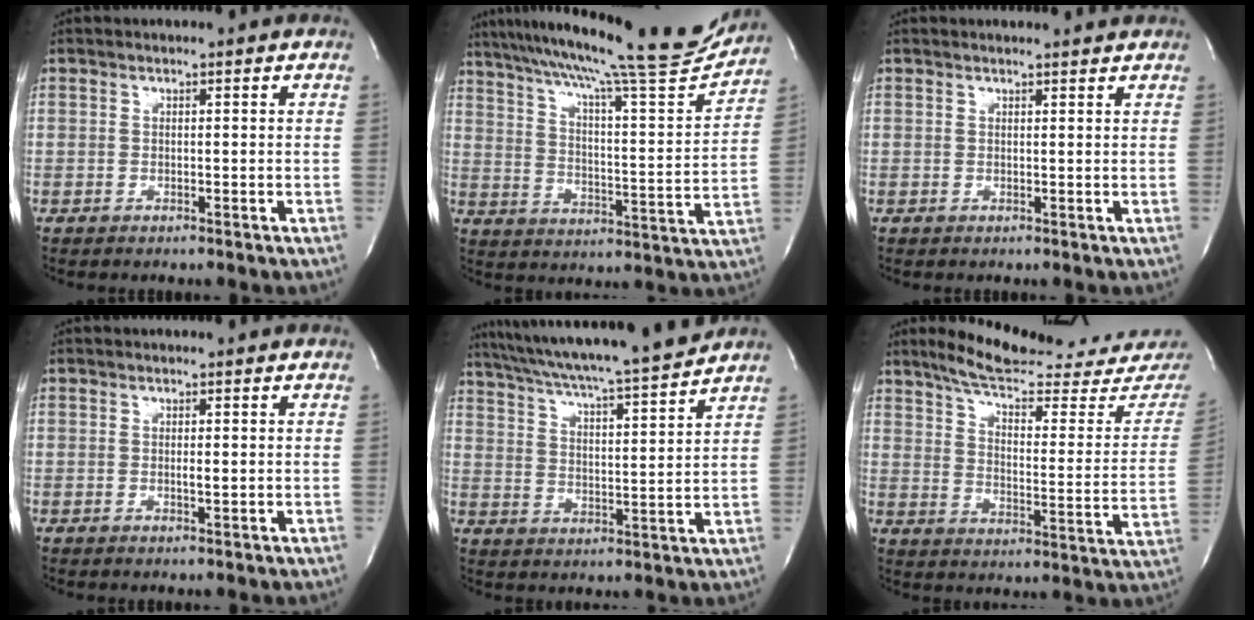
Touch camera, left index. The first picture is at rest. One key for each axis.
{"total": 24.4, "fx": 21.1, "fy": 0.5, "fz": 12.2, "tx": -0.202, "ty": -0.040, "tz": 0.292}
{"total": 2.3, "fx": 2.2, "fy": 0.0, "fz": 0.5, "tx": -0.012, "ty": 0.000, "tz": 0.020}
{"total": 1.0, "fx": -0.7, "fy": 0.0, "fz": 0.7, "tx": -0.016, "ty": -0.007, "tz": -0.012}
{"total": 17.8, "fx": 15.9, "fy": -0.6, "fz": 7.9, "tx": -0.140, "ty": -0.015, "tz": 0.240}
{"total": 20.7, "fx": 19.0, "fy": 1.5, "fz": 8.0, "tx": -0.108, "ty": -0.078, "tz": 0.245}